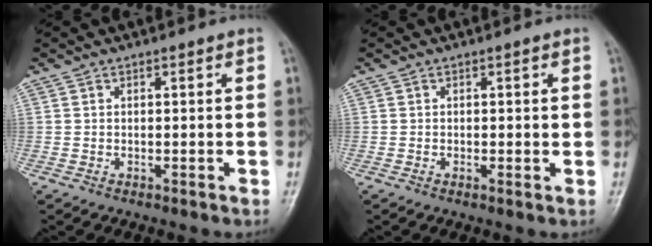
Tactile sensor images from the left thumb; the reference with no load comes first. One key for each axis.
{"total": 1.3, "fx": 0.0, "fy": 0.5, "fz": 1.2, "tx": -0.015, "ty": -0.002, "tz": -0.002}